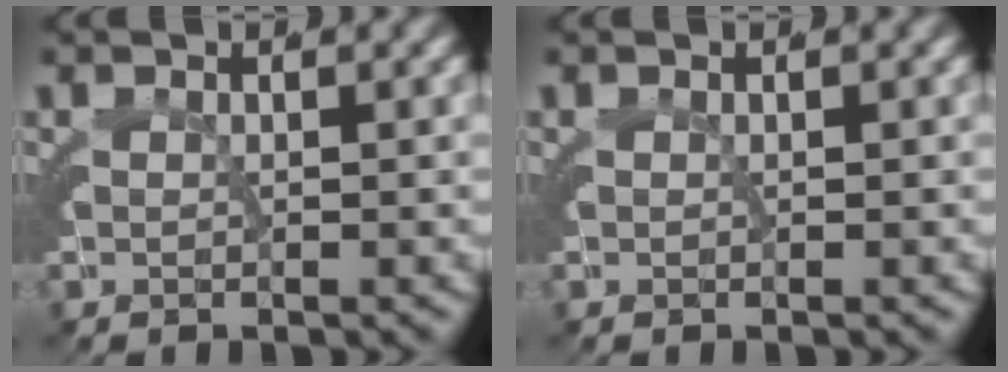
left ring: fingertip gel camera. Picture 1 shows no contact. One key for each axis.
{"total": 0.0}